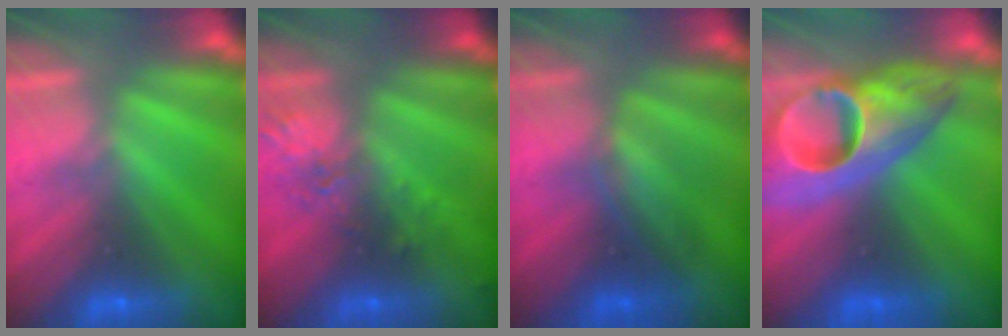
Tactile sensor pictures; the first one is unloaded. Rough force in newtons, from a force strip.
{"total": 2.4}
{"total": 4.0}
{"total": 9.0}